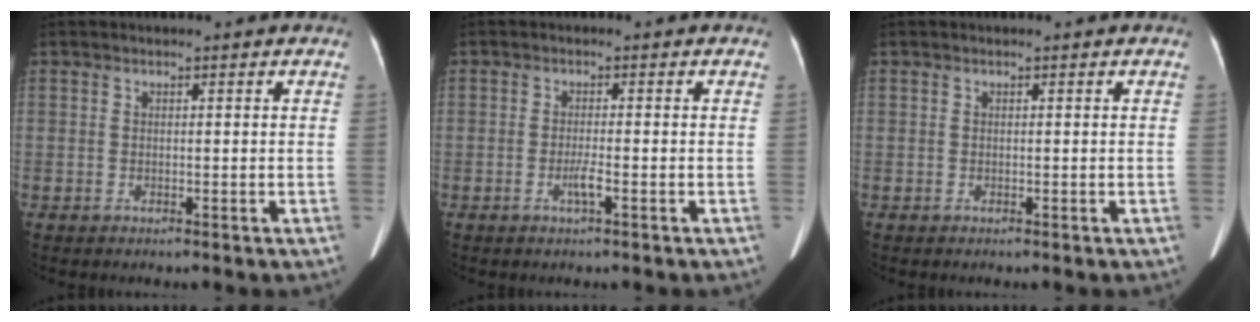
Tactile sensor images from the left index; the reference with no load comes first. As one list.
[{"total": 1.9, "force": [-0.8, -0.1, 1.7], "torque": [-0.036, -0.003, -0.016]}, {"total": 0.0}]